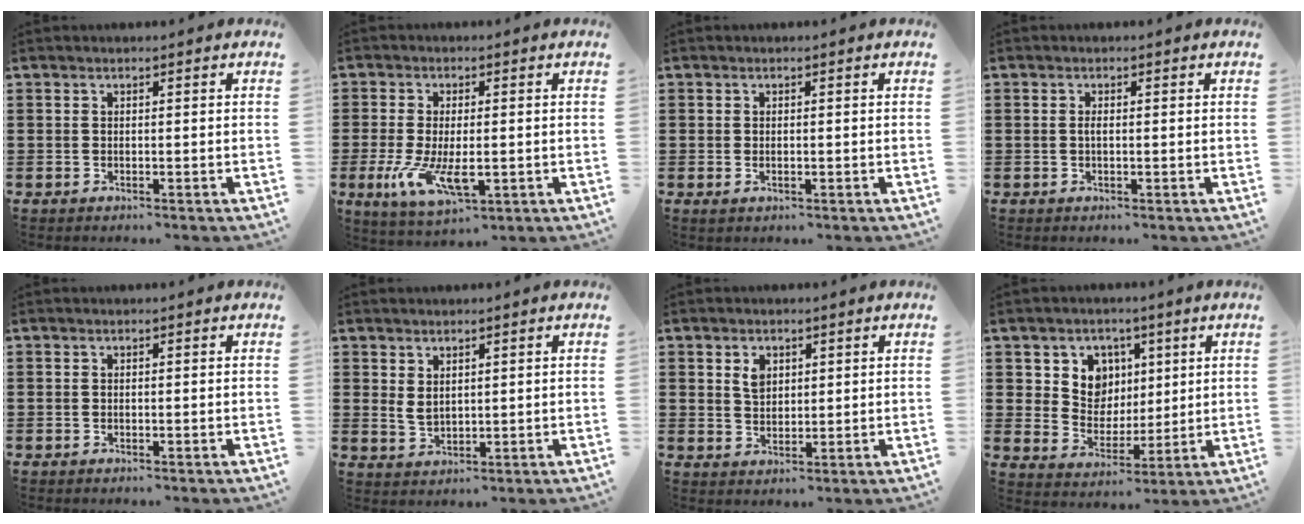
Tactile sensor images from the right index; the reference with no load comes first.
{"total": 7.9, "force": [-1.5, 3.3, 7.0], "torque": [-0.153, -0.013, -0.025]}
{"total": 0.7, "force": [0.0, 0.3, 0.7], "torque": [-0.015, 0.000, -0.001]}
{"total": 0.9, "force": [-0.1, 0.3, 0.9], "torque": [-0.018, -0.001, -0.002]}
{"total": 0.0}
{"total": 2.2, "force": [1.4, 1.2, 1.3], "torque": [-0.027, 0.003, 0.027]}
{"total": 2.9, "force": [1.3, 2.0, 1.7], "torque": [-0.040, 0.007, 0.025]}
{"total": 7.1, "force": [2.9, 6.2, 1.6], "torque": [-0.054, -0.001, 0.052]}